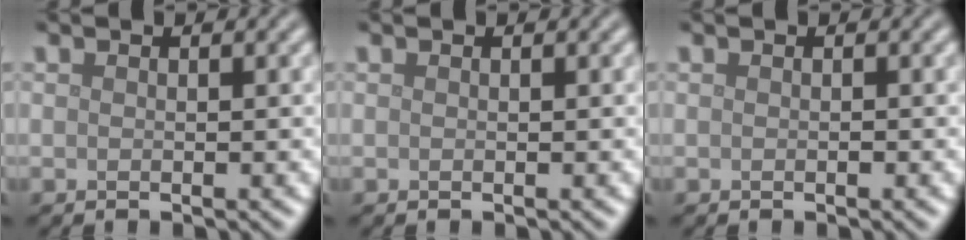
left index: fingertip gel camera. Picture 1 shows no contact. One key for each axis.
{"total": 0.0}
{"total": 0.0}